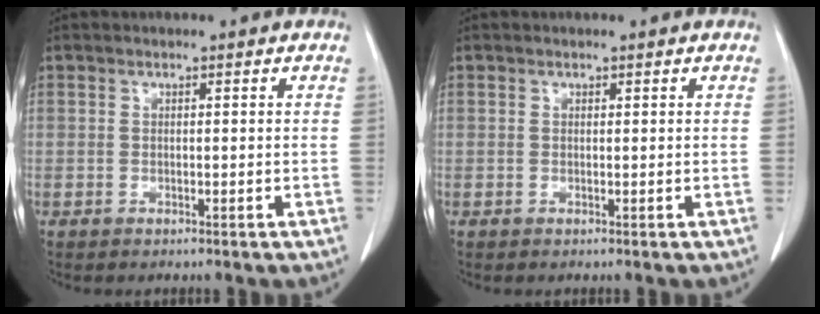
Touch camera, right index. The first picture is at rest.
{"total": 0.0}